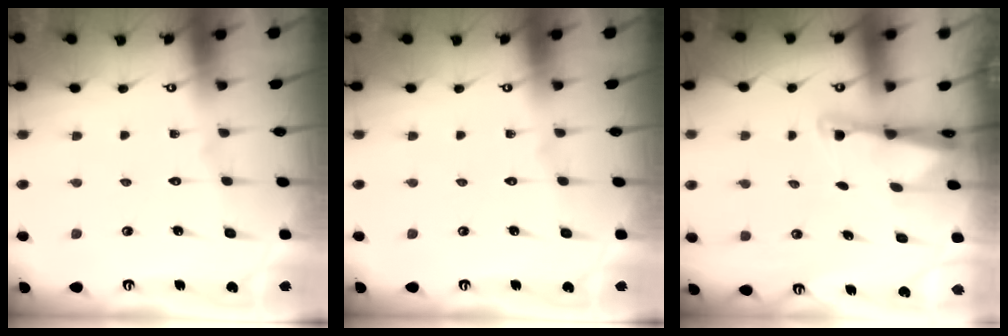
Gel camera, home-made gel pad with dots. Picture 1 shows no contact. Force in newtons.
{"total": 0.0}
{"total": 2.0, "press": 1.9, "slide": 0.4}